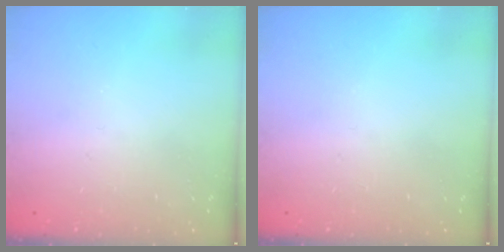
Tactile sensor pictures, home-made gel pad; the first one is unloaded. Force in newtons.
{"total": 0.0}